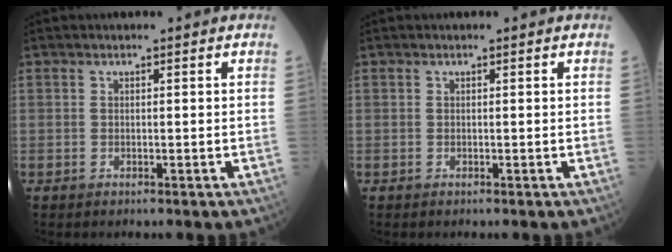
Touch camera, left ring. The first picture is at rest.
{"total": 0.0}